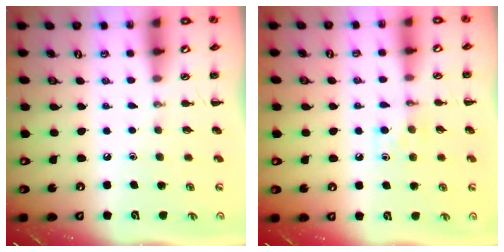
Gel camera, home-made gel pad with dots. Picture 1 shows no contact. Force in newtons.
{"total": 4.8, "press": 4.5, "slide": 1.4}